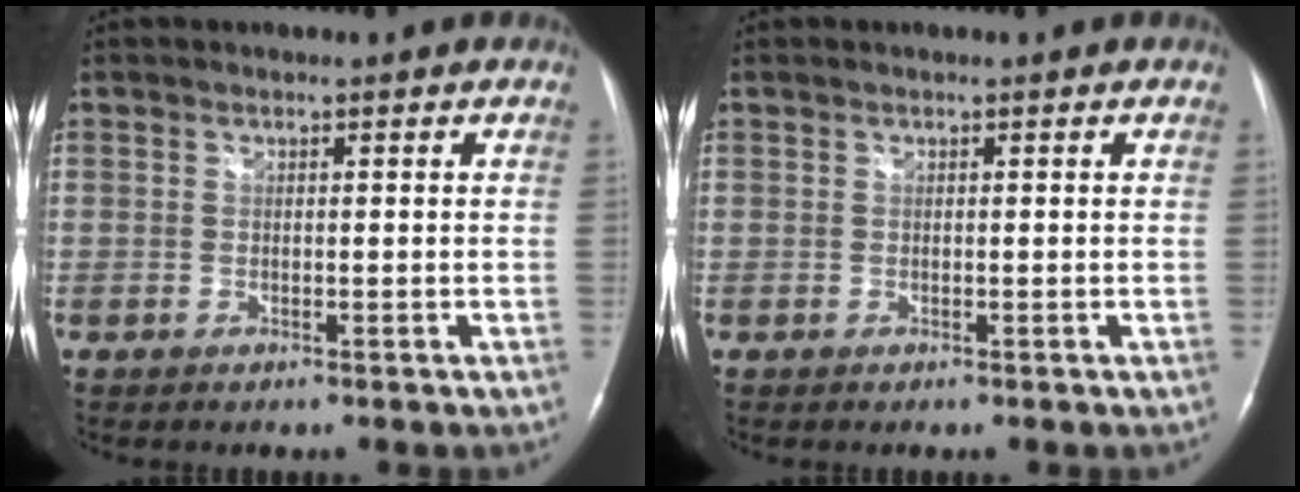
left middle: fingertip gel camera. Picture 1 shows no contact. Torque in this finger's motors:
{"motor_torque": [-0.01, 0.00, 0.01, 0.00]}